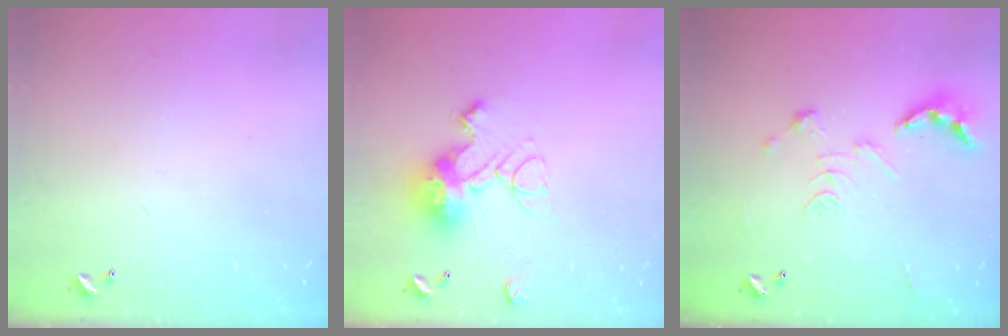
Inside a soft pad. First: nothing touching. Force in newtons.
{"total": 18.1, "press": 18.1, "slide": 0.6}
{"total": 2.5, "press": 2.0, "slide": 1.5}